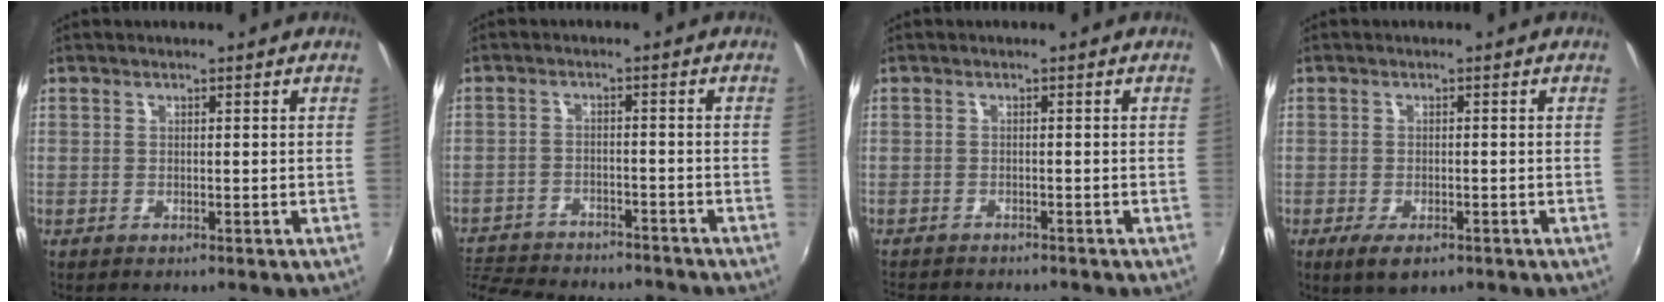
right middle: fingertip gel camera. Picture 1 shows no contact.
{"total": 15.4, "force": [-13.5, 4.4, 5.8], "torque": [-0.136, -0.011, -0.201]}
{"total": 4.9, "force": [-4.6, 0.8, 1.5], "torque": [-0.041, -0.018, -0.073]}
{"total": 4.2, "force": [-2.4, 1.7, 3.0], "torque": [-0.066, -0.014, -0.040]}